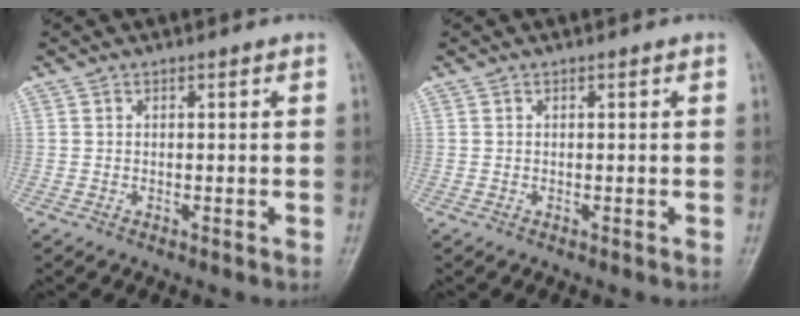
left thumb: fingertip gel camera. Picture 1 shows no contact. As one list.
[{"total": 0.0}]